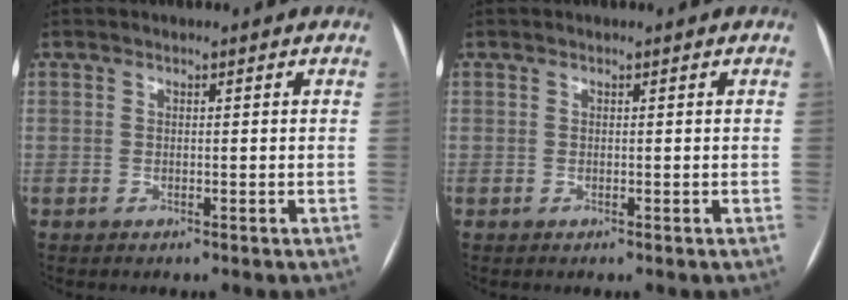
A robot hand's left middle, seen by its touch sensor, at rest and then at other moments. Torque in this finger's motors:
{"motor_torque": [0.02, -0.03, 0.00, 0.00]}